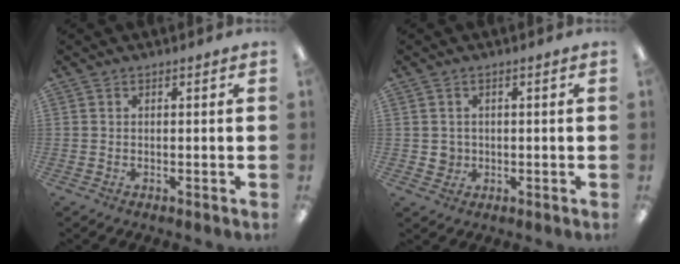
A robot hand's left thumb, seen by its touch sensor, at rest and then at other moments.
{"total": 2.4, "force": [0.3, 2.3, 0.5], "torque": [-0.006, -0.001, 0.003]}